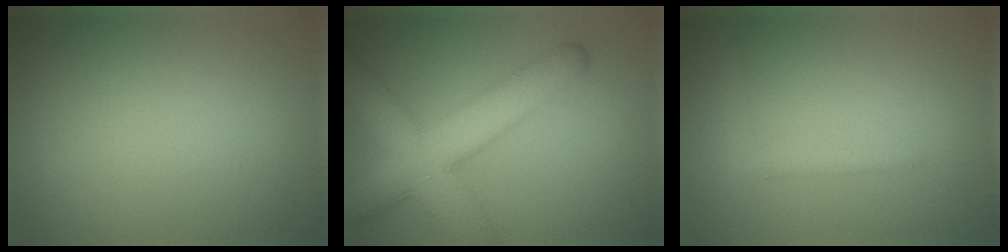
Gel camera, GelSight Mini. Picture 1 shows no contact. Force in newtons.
{"total": 8.3, "press": 8.3, "slide": 0.3}
{"total": 1.1, "press": 1.1, "slide": 0.1}